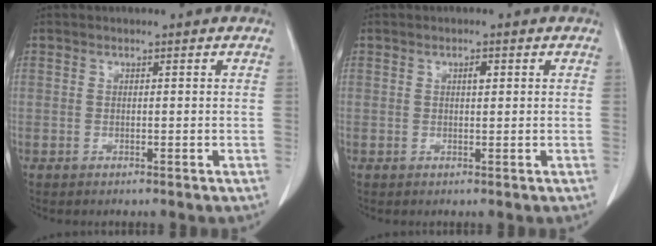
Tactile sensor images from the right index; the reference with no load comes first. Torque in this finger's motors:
{"motor_torque": [0.10, -0.08, 0.00, 0.01]}